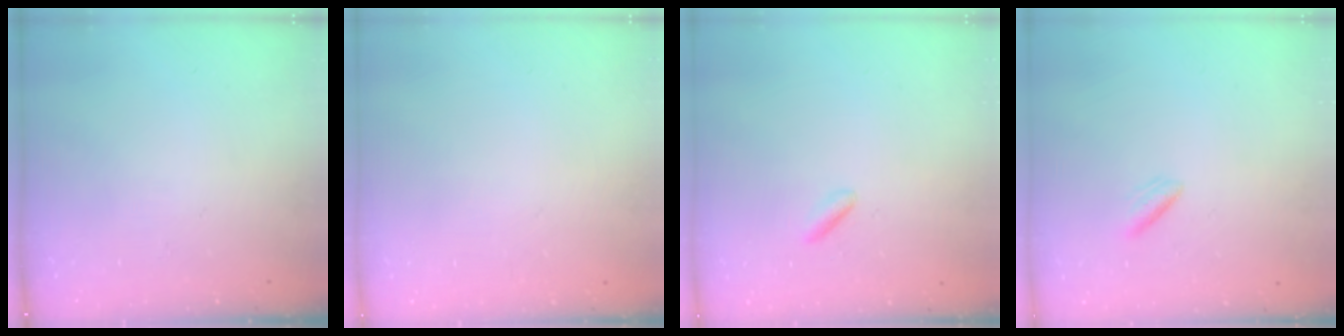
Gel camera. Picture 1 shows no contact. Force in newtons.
{"total": 2.1, "press": 2.1, "slide": 0.1}
{"total": 0.9, "press": 0.6, "slide": 0.6}
{"total": 0.8, "press": 0.4, "slide": 0.7}